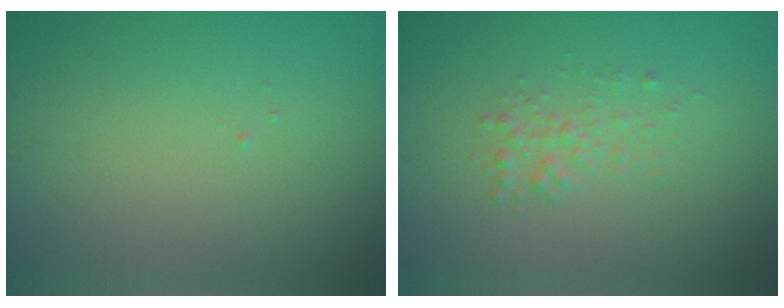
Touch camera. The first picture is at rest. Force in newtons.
{"total": 1.4, "press": 1.4, "slide": 0.1}